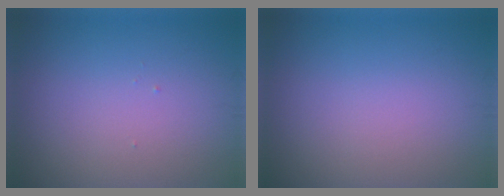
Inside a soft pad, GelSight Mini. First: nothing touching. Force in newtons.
{"total": 0.0}